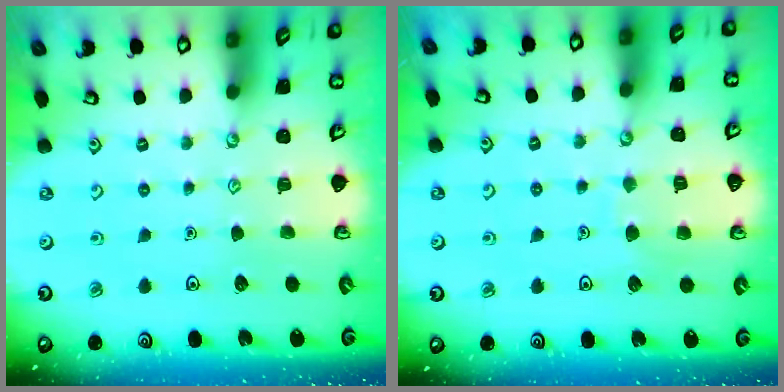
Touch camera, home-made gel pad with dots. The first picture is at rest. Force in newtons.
{"total": 6.1, "press": 6.1, "slide": 0.3}